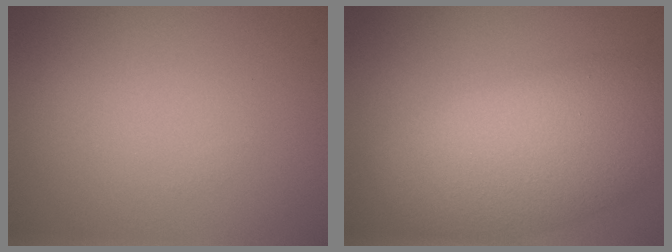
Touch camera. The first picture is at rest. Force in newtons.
{"total": 9.6, "press": 9.6, "slide": 0.4}